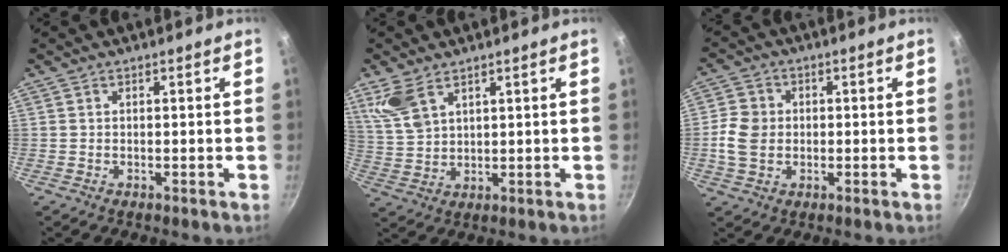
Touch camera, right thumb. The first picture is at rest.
{"total": 6.9, "force": [4.3, 3.5, 4.1], "torque": [-0.078, -0.017, 0.100]}
{"total": 7.2, "force": [-0.5, 6.0, 4.1], "torque": [-0.065, 0.007, -0.015]}